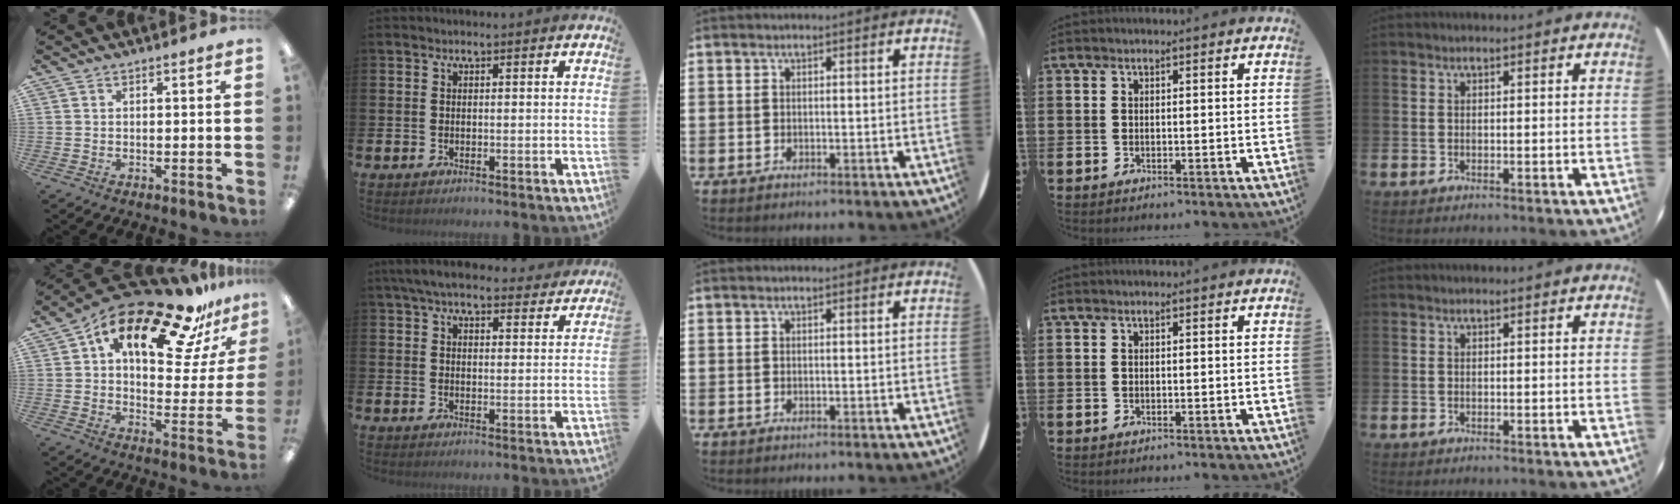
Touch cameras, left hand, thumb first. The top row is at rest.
{"thumb": {"total": 21.4, "force": [14.1, 8.4, 13.7], "torque": [-0.227, -0.084, 0.234]}, "index": {"total": 6.3, "force": [5.9, 1.5, 1.9], "torque": [-0.046, -0.023, 0.107]}}